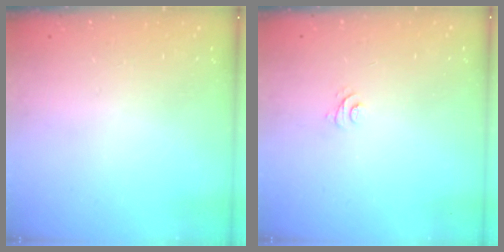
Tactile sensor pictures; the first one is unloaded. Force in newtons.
{"total": 4.0, "press": 4.0, "slide": 0.3}